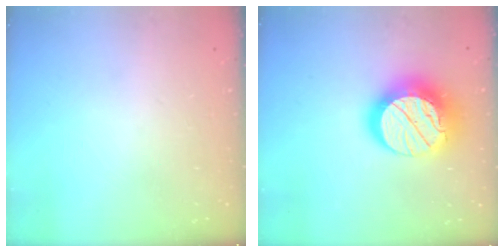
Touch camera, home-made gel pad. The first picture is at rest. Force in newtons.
{"total": 20.8, "press": 20.7, "slide": 1.7}